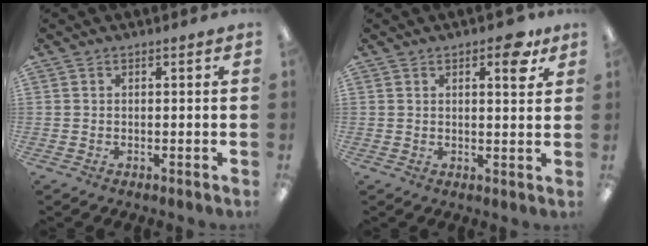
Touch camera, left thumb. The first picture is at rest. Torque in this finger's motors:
{"motor_torque": [0.10, -0.03, -0.42, 0.13, 0.01]}